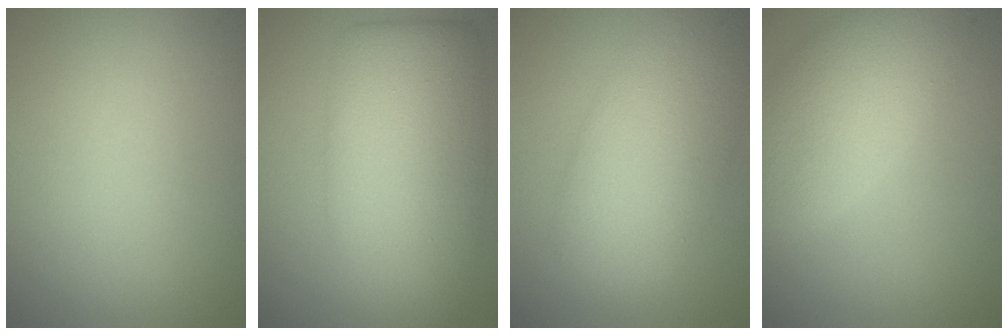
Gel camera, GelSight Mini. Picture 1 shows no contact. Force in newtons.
{"total": 9.8, "press": 9.8, "slide": 0.1}
{"total": 7.4, "press": 7.4, "slide": 0.2}
{"total": 6.2, "press": 6.1, "slide": 0.7}